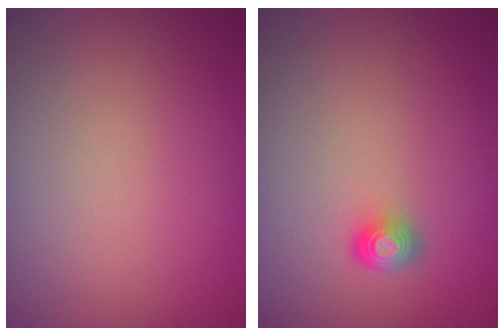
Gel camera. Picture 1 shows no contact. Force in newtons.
{"total": 1.7, "press": 1.3, "slide": 1.2}